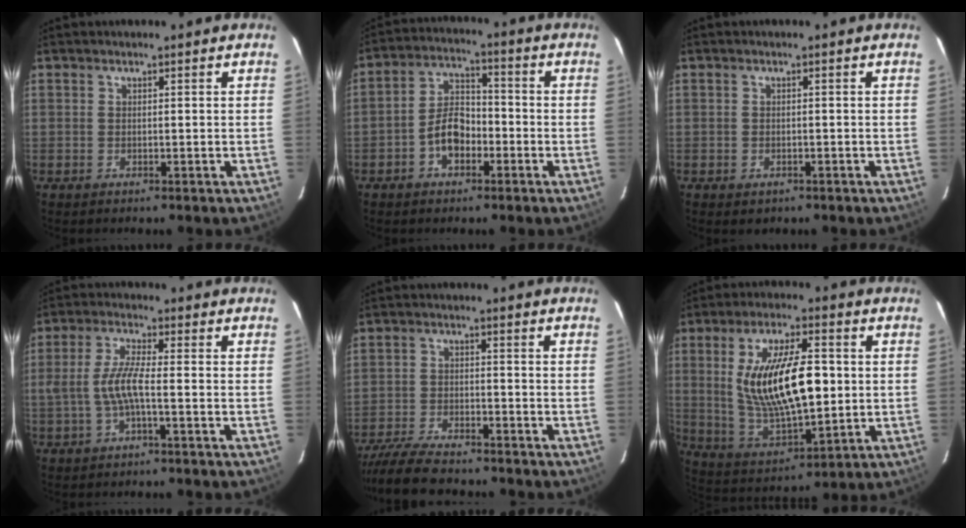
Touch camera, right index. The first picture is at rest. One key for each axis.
{"total": 7.2, "fx": -3.1, "fy": 4.5, "fz": 4.8, "tx": -0.091, "ty": 0.022, "tz": -0.051}
{"total": 1.6, "fx": -0.8, "fy": 1.3, "fz": 0.6, "tx": -0.010, "ty": -0.001, "tz": -0.008}
{"total": 5.8, "fx": -1.6, "fy": 0.5, "fz": 5.5, "tx": -0.120, "ty": 0.002, "tz": -0.028}
{"total": 12.0, "fx": -10.7, "fy": 2.4, "fz": 5.0, "tx": -0.126, "ty": -0.020, "tz": -0.187}
{"total": 18.4, "fx": 1.7, "fy": 7.1, "fz": 16.9, "tx": -0.320, "ty": -0.006, "tz": 0.047}